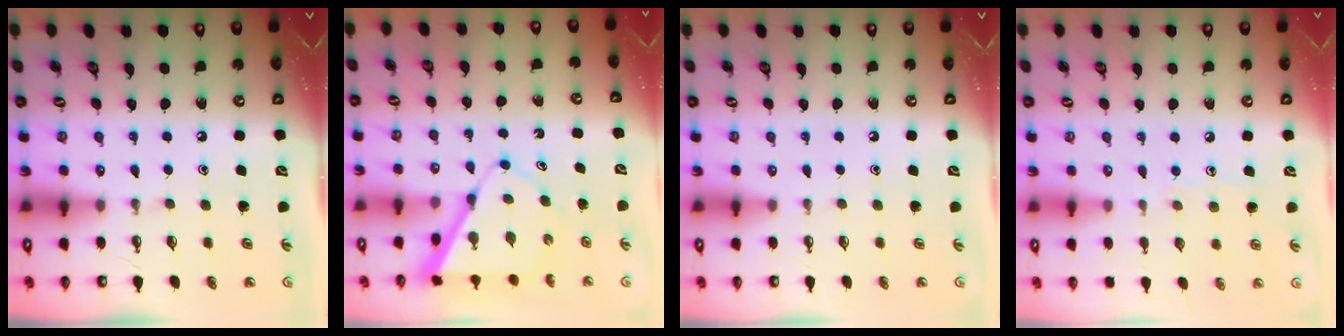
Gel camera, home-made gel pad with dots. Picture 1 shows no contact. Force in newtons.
{"total": 7.8, "press": 7.8, "slide": 0.8}
{"total": 0.0}
{"total": 5.1, "press": 5.1, "slide": 0.5}